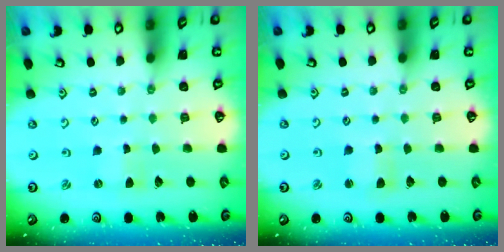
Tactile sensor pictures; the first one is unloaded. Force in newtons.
{"total": 2.2, "press": 2.2, "slide": 0.3}